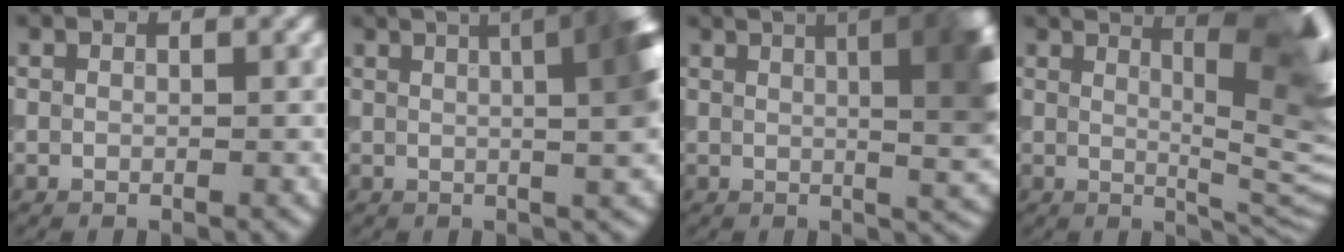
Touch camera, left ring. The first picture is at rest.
{"total": 13.8, "force": [3.9, 6.6, 11.5], "torque": [-0.085, 0.073, 0.020]}
{"total": 12.8, "force": [4.0, 5.2, 11.0], "torque": [-0.093, 0.050, 0.031]}
{"total": 15.2, "force": [6.2, 5.0, 13.0], "torque": [-0.123, 0.048, 0.073]}